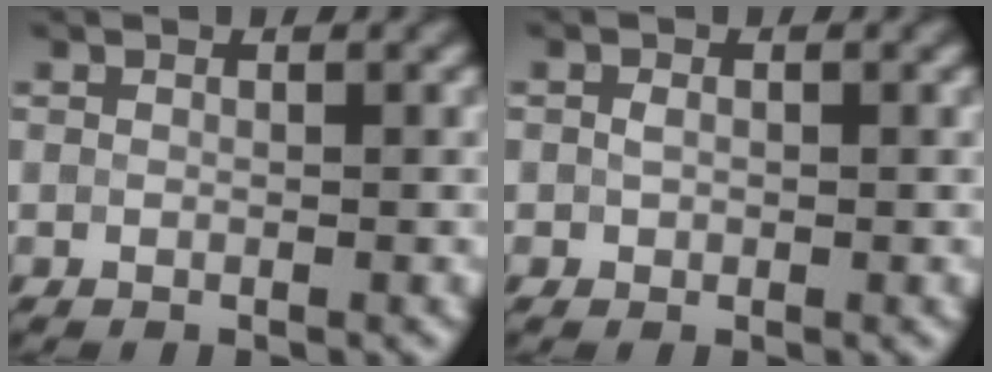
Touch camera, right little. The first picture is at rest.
{"total": 0.8, "force": [0.0, 0.7, 0.4], "torque": [-0.007, -0.002, -0.002]}